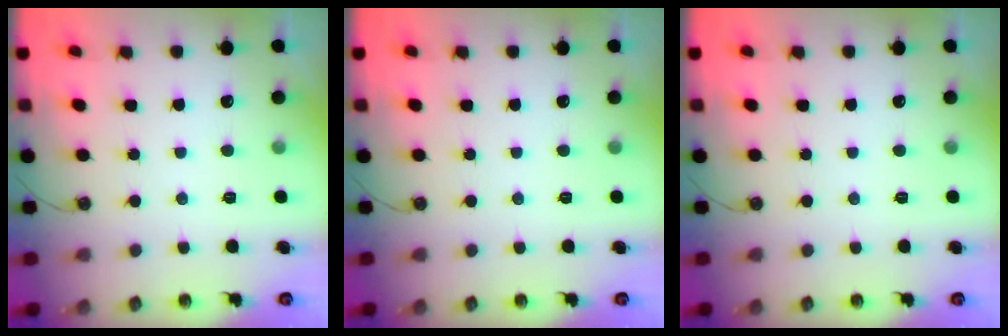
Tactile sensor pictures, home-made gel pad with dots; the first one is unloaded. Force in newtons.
{"total": 0.0}
{"total": 0.0}